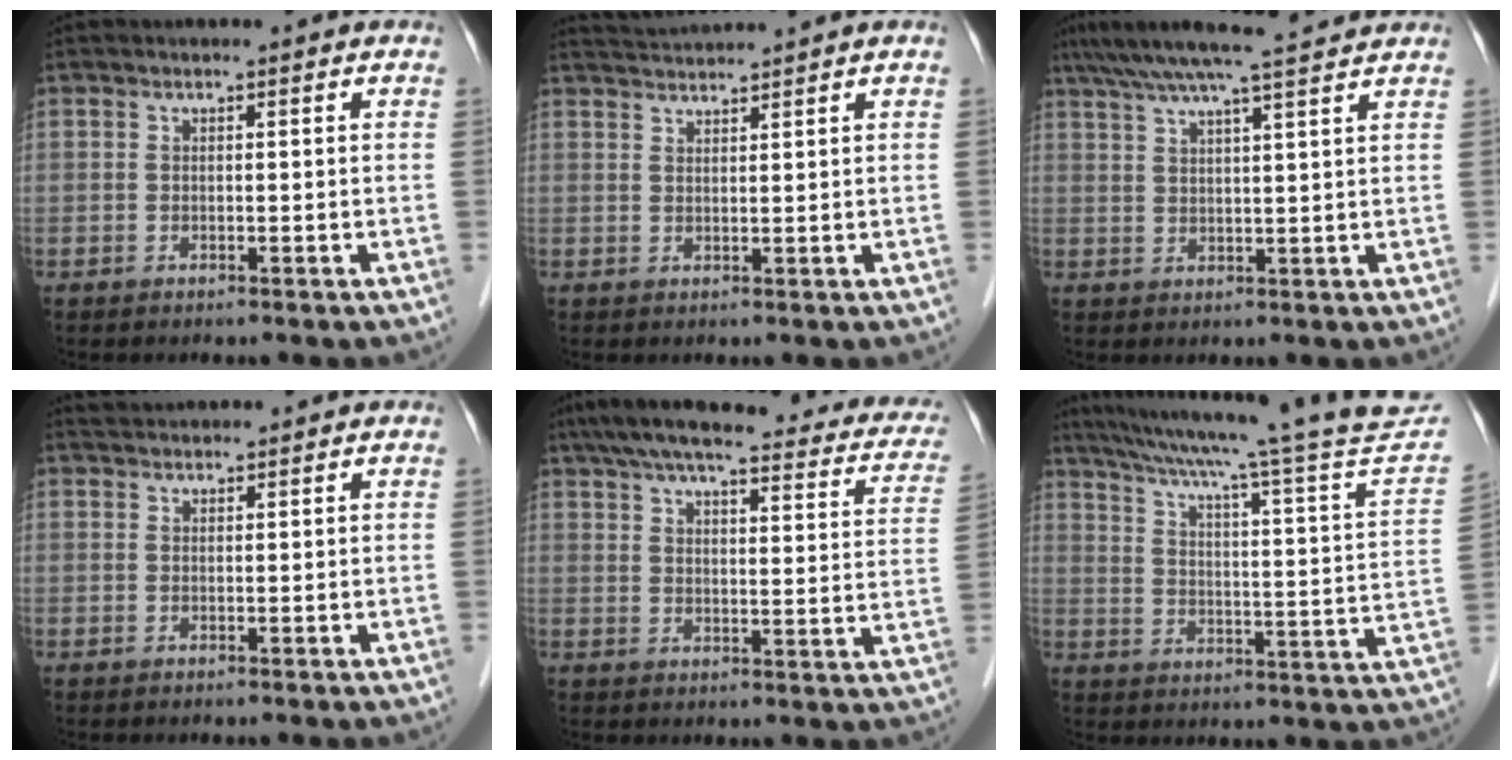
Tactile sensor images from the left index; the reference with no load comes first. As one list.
[{"total": 3.7, "force": [3.4, -1.2, 0.4], "torque": [-0.007, 0.014, 0.069]}, {"total": 12.5, "force": [10.8, -0.3, 6.3], "torque": [-0.111, 0.033, 0.156]}, {"total": 2.8, "force": [2.7, 0.4, 0.4], "torque": [-0.008, 0.029, 0.049]}, {"total": 27.6, "force": [22.4, 6.0, 15.0], "torque": [-0.217, 0.020, 0.266]}, {"total": 27.4, "force": [23.7, -1.4, 13.8], "torque": [-0.220, -0.051, 0.311]}]